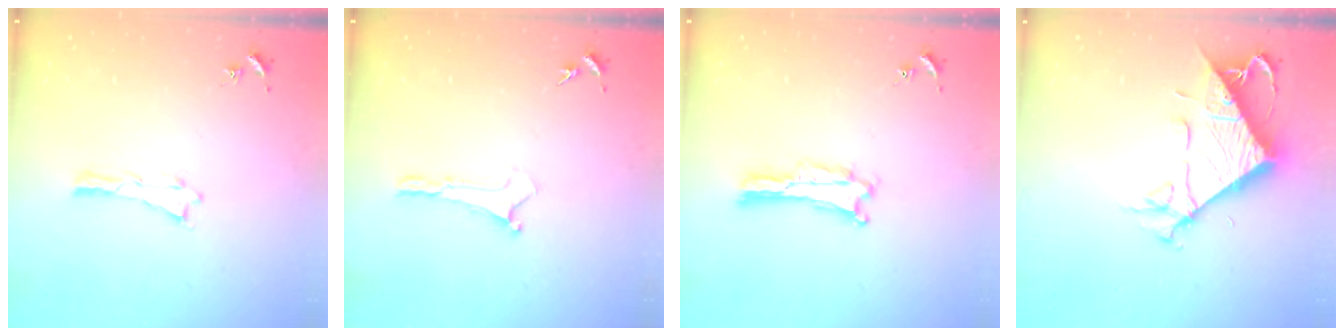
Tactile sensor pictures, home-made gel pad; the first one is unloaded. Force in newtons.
{"total": 0.0}
{"total": 0.0}
{"total": 11.0, "press": 11.0, "slide": 1.1}